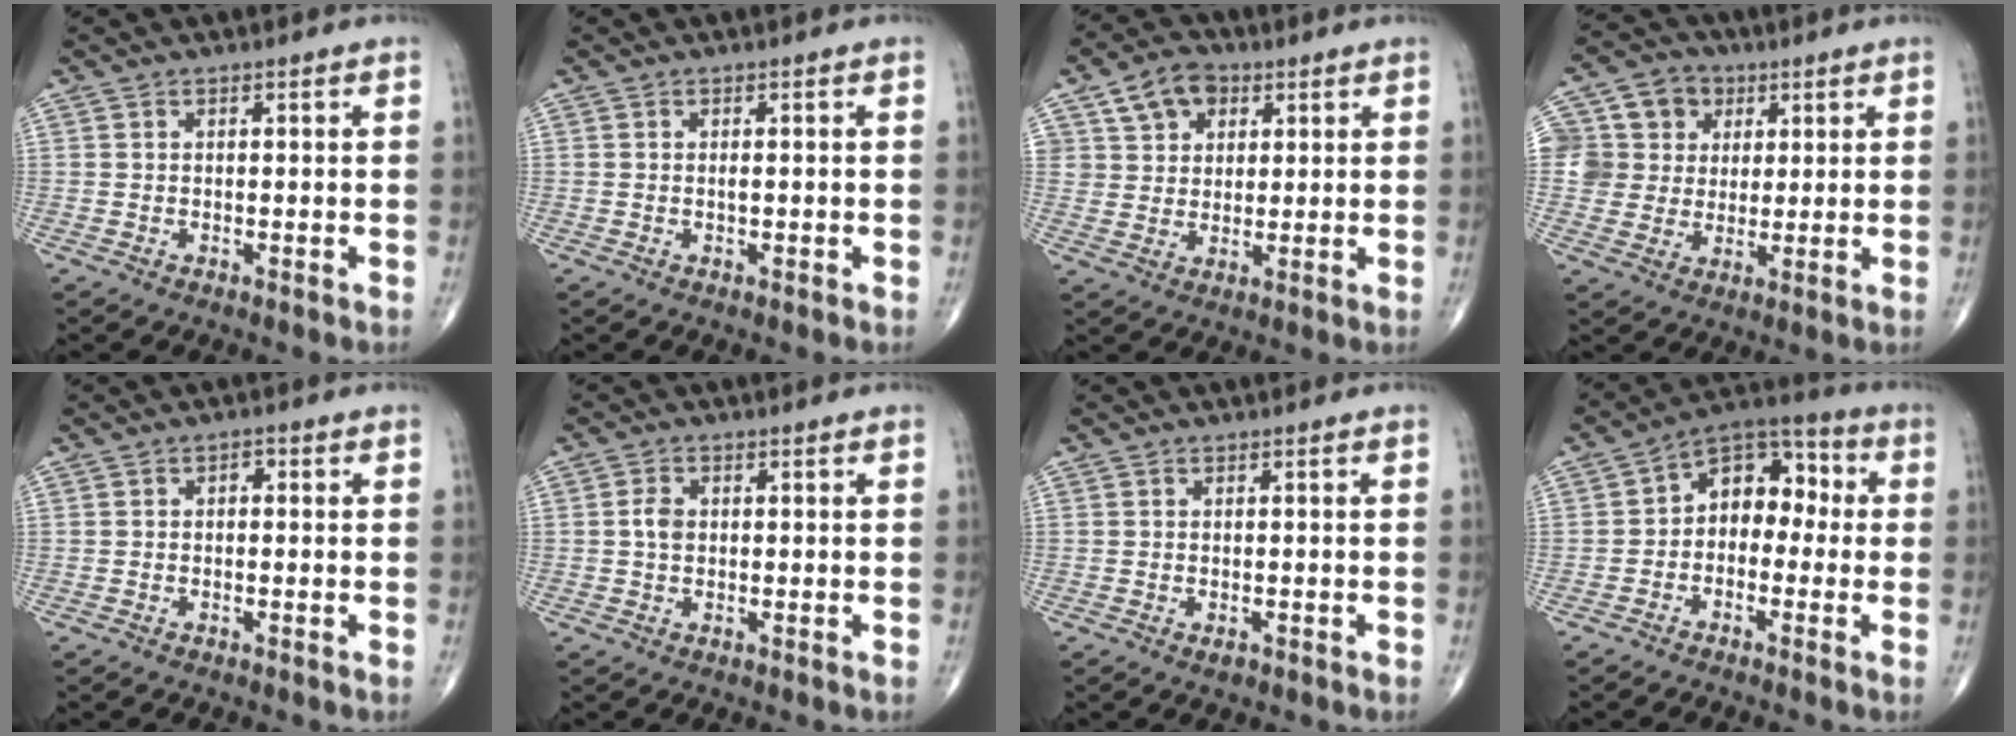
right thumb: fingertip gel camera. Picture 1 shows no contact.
{"total": 0.6, "force": [-0.1, 0.2, 0.5], "torque": [-0.012, 0.000, -0.001]}
{"total": 8.0, "force": [3.6, 6.1, 3.8], "torque": [-0.032, -0.007, 0.060]}
{"total": 11.7, "force": [3.2, 10.6, 3.6], "torque": [-0.039, 0.013, 0.053]}
{"total": 1.2, "force": [0.0, 0.8, 0.9], "torque": [-0.005, 0.006, -0.008]}
{"total": 2.6, "force": [0.2, 1.9, 1.8], "torque": [-0.033, 0.003, -0.001]}
{"total": 1.0, "force": [-0.5, 0.6, 0.6], "torque": [-0.011, 0.000, -0.005]}
{"total": 10.3, "force": [-0.3, 7.2, 7.3], "torque": [-0.073, 0.044, -0.027]}